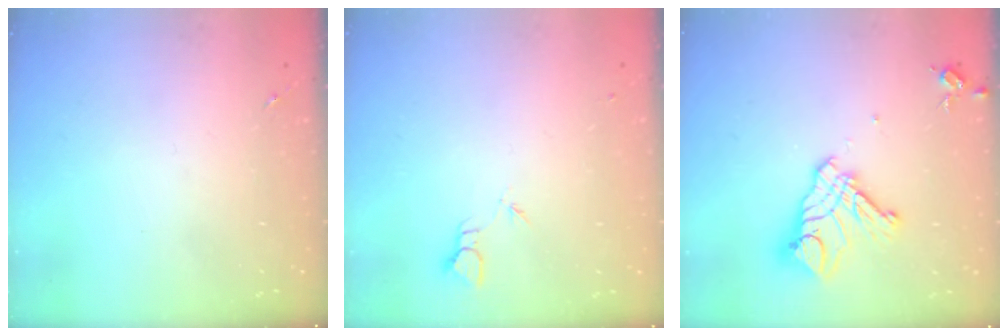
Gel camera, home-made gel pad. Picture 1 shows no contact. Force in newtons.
{"total": 2.0, "press": 2.0, "slide": 0.1}
{"total": 14.6, "press": 14.6, "slide": 1.5}